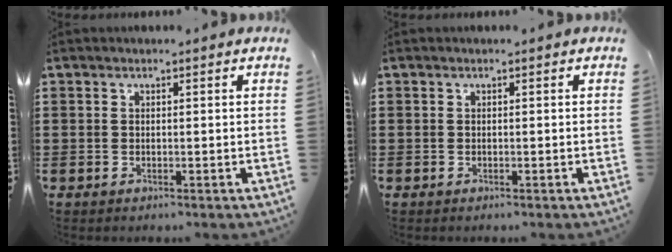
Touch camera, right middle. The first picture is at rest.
{"total": 0.0}